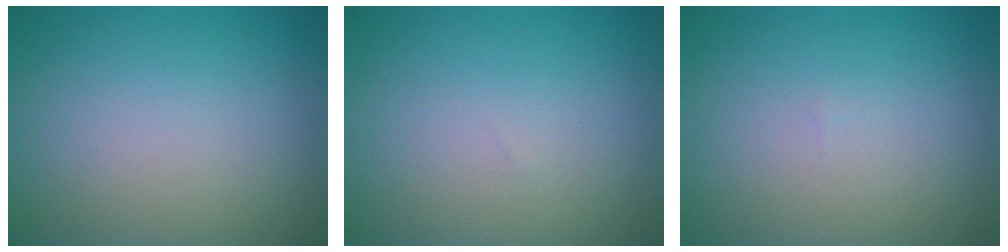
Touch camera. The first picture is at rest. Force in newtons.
{"total": 0.0}
{"total": 0.0}